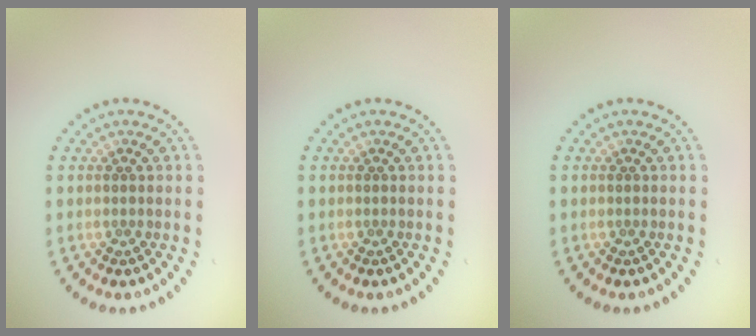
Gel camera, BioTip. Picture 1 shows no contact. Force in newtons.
{"total": 0.0}
{"total": 0.0}